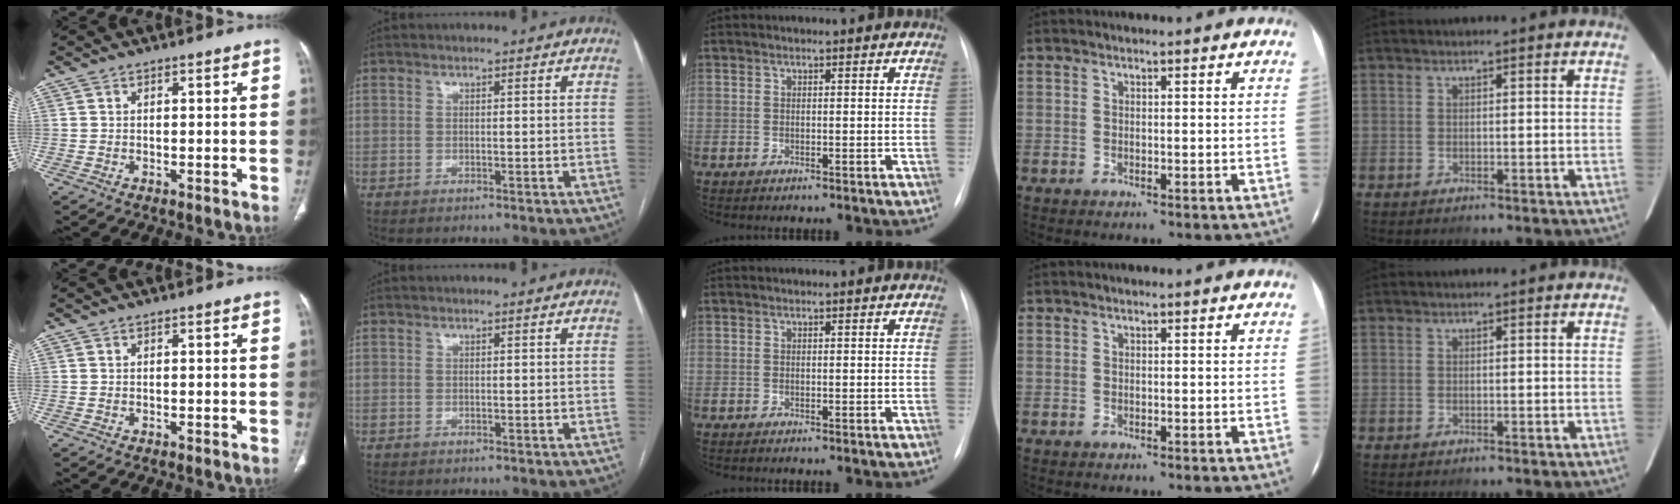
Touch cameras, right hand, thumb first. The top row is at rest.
{}